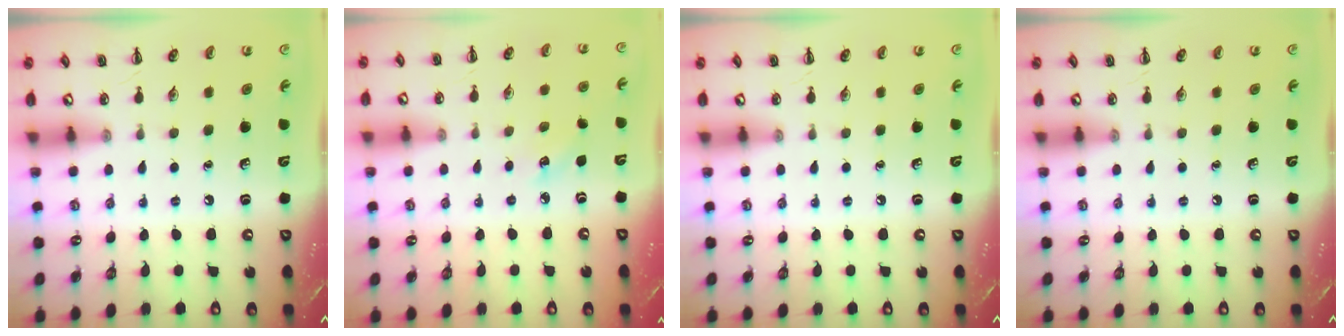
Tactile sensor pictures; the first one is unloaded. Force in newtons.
{"total": 3.7, "press": 3.5, "slide": 1.1}
{"total": 0.0}
{"total": 0.0}